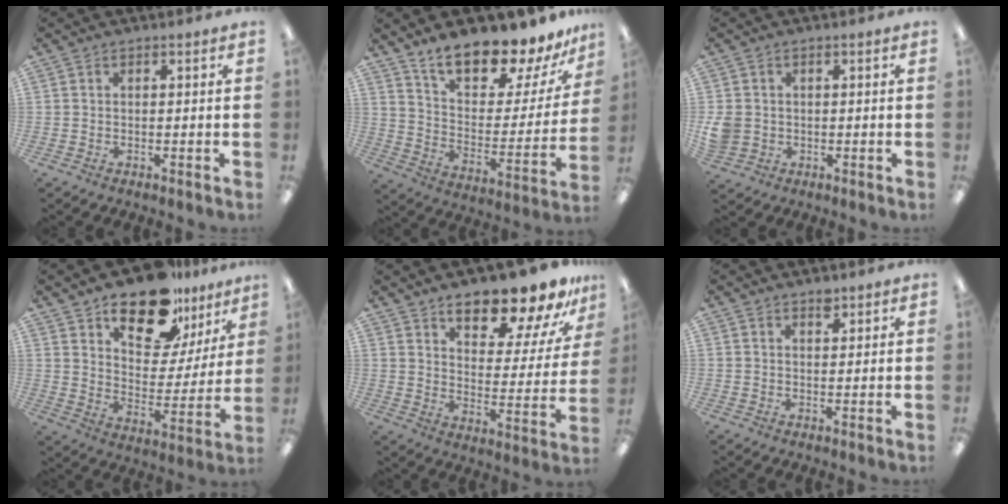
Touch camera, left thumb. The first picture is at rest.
{"total": 17.2, "force": [15.3, 4.7, 6.2], "torque": [-0.104, -0.118, 0.266]}
{"total": 4.4, "force": [-0.1, 4.1, 1.6], "torque": [-0.038, 0.001, -0.001]}
{"total": 16.6, "force": [12.8, 7.5, 7.4], "torque": [-0.124, -0.085, 0.227]}
{"total": 17.5, "force": [14.6, 4.7, 8.4], "torque": [-0.124, -0.104, 0.243]}
{"total": 2.1, "force": [1.7, 0.9, 0.8], "torque": [-0.002, -0.008, 0.028]}